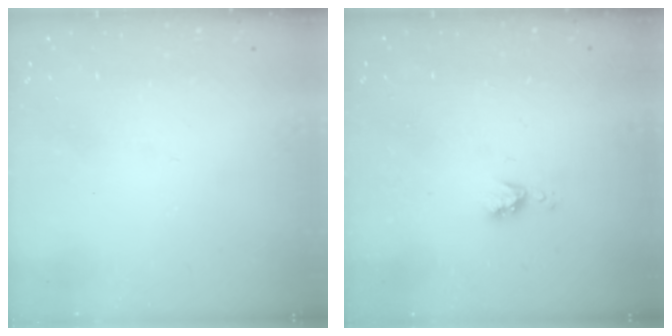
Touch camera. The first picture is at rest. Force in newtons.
{"total": 4.0, "press": 4.0, "slide": 0.5}